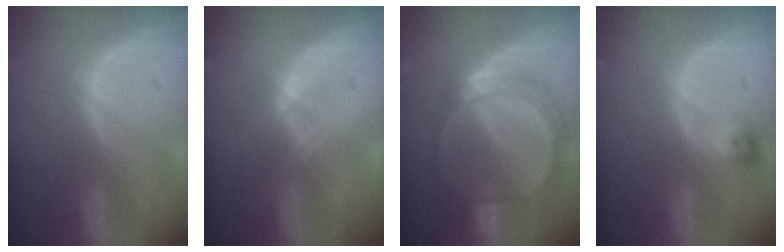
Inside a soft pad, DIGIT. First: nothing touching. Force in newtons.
{"total": 1.1, "press": 1.0, "slide": 0.2}
{"total": 8.5, "press": 7.7, "slide": 3.5}
{"total": 2.6, "press": 2.4, "slide": 1.0}